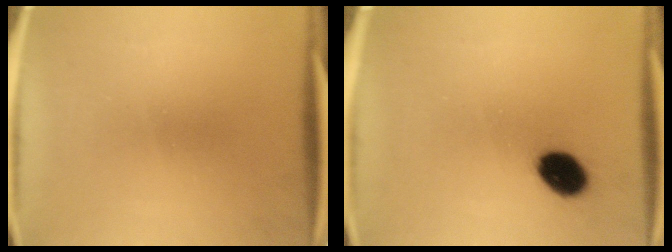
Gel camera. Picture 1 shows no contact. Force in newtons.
{"total": 7.7}